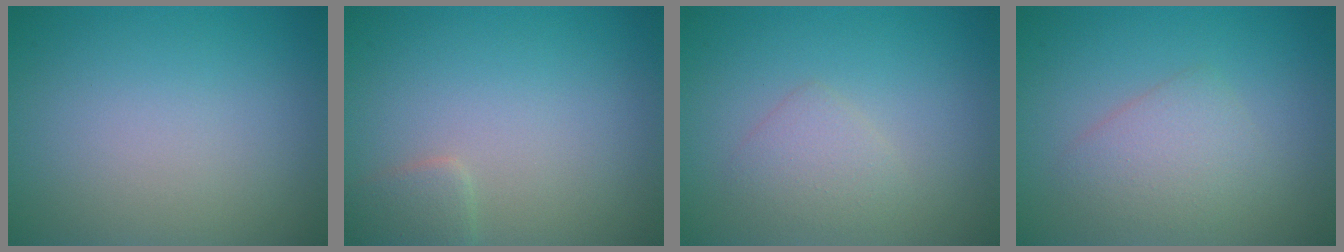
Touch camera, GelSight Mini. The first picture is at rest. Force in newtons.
{"total": 1.6, "press": 1.6, "slide": 0.1}
{"total": 1.8, "press": 1.8, "slide": 0.1}
{"total": 2.5, "press": 2.5, "slide": 0.1}